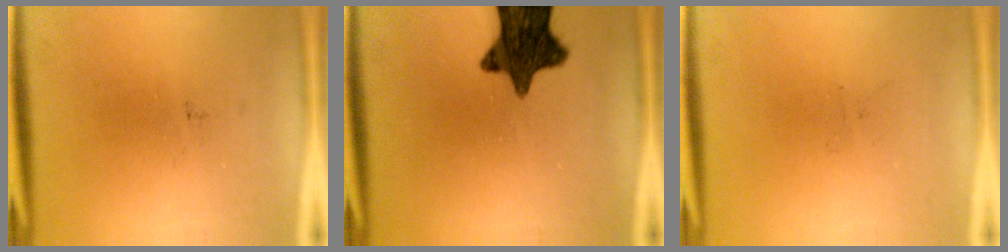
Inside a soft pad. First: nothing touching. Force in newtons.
{"total": 12.6}
{"total": 0.0}